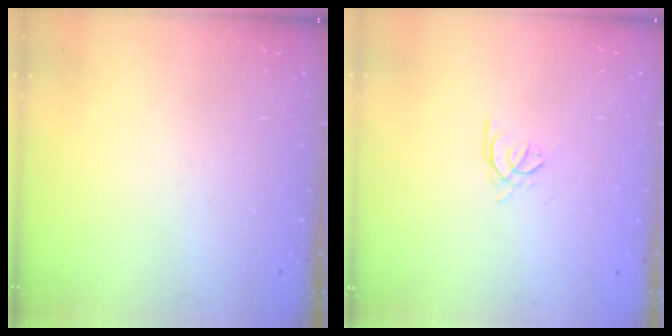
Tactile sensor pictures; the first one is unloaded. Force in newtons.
{"total": 1.2, "press": 1.1, "slide": 0.4}